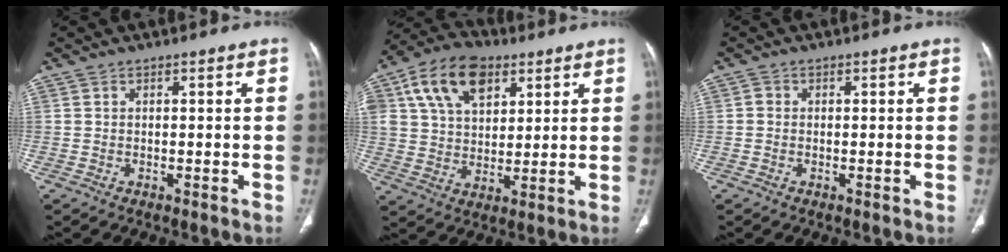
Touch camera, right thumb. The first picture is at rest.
{"total": 15.1, "force": [6.8, 9.5, 9.6], "torque": [-0.152, -0.004, 0.120]}
{"total": 0.5, "force": [-0.1, 0.5, 0.1], "torque": [0.003, 0.000, -0.006]}